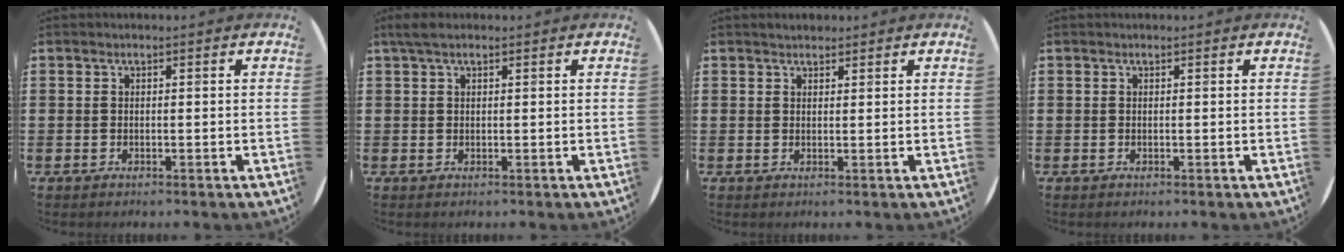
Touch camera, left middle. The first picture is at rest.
{"total": 1.6, "force": [1.1, 0.5, 0.9], "torque": [-0.020, 0.005, 0.020]}
{"total": 1.3, "force": [1.2, 0.3, 0.1], "torque": [-0.002, 0.003, 0.023]}
{"total": 0.0}